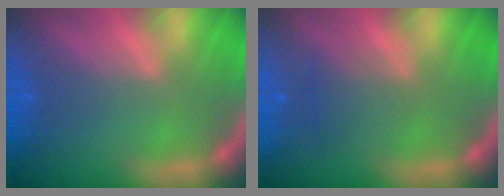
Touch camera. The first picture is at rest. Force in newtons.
{"total": 2.0}